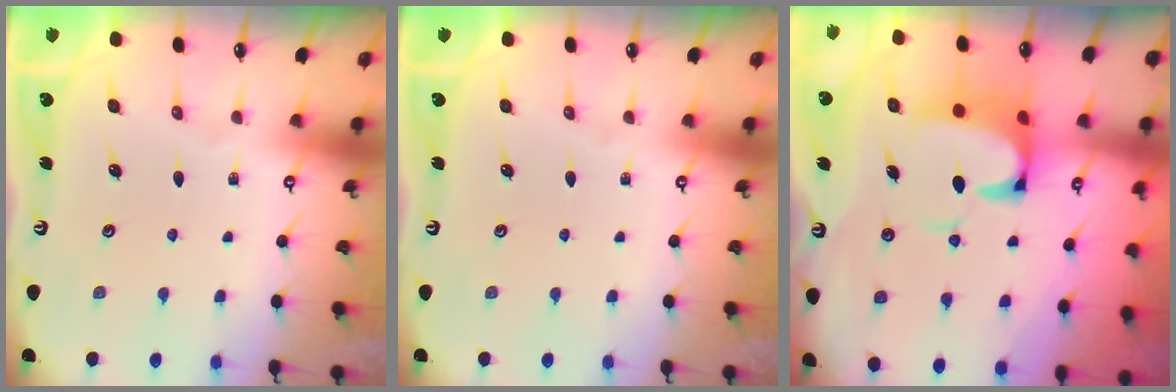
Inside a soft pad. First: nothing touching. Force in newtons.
{"total": 0.0}
{"total": 5.0, "press": 4.9, "slide": 1.3}